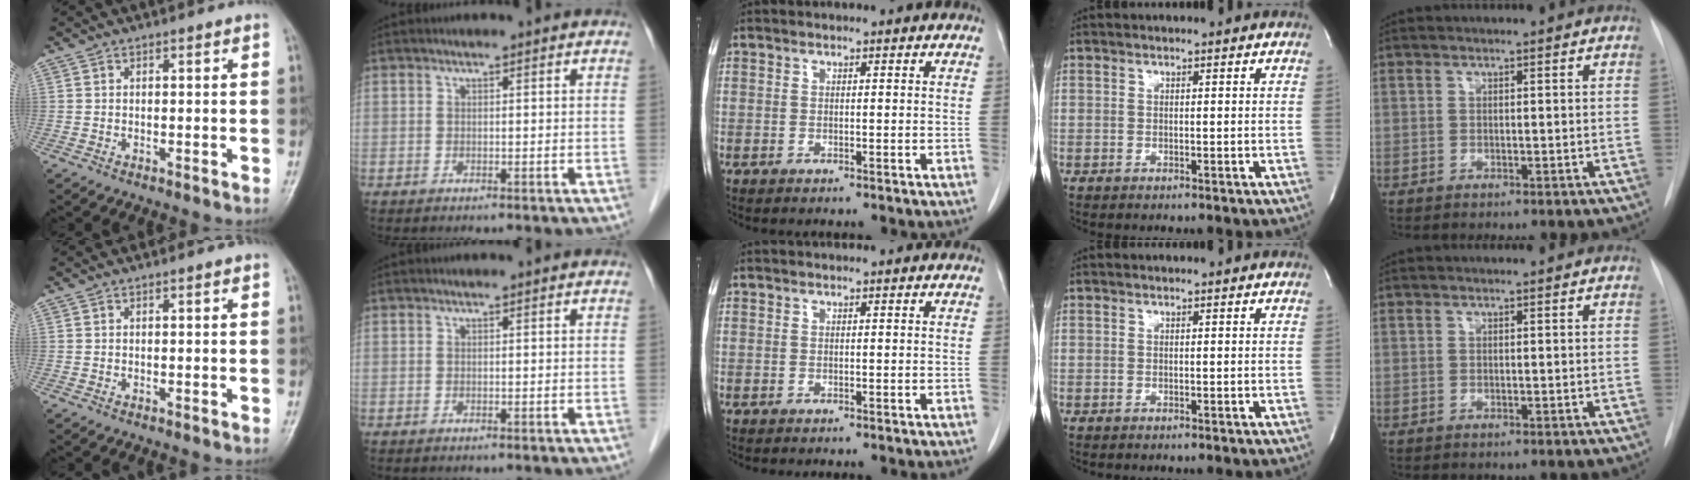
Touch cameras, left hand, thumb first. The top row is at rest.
{}